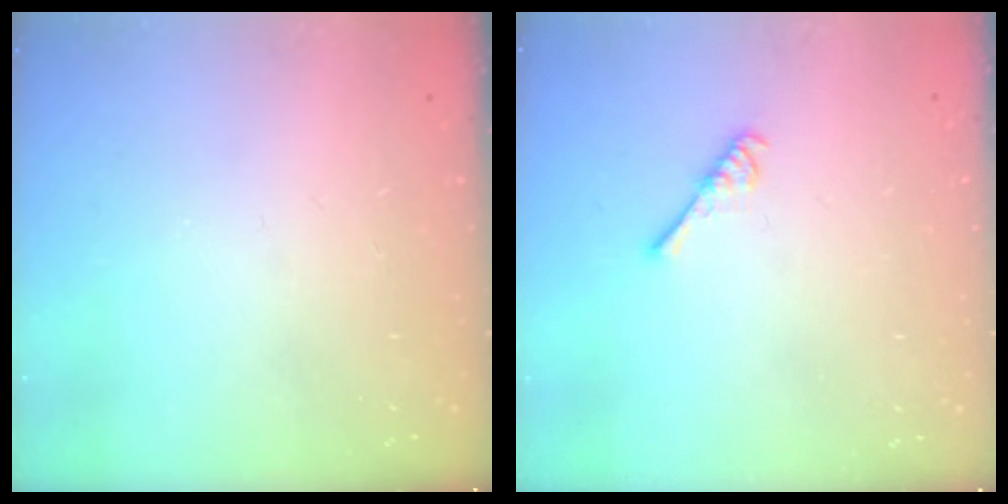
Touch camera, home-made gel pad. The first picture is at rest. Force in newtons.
{"total": 3.8, "press": 3.7, "slide": 0.6}